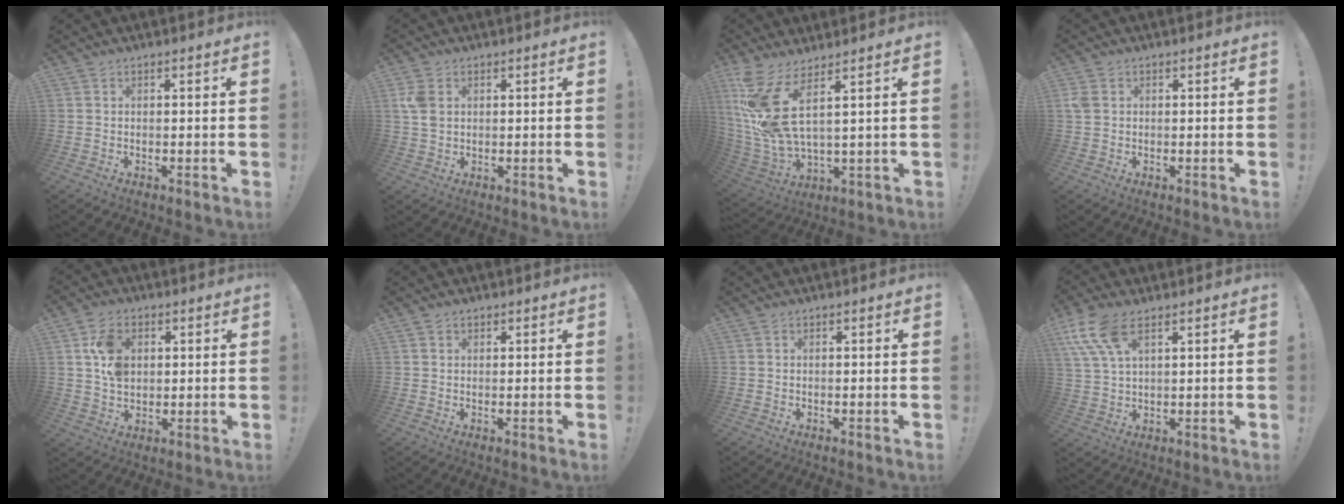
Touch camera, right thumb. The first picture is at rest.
{"total": 4.9, "force": [1.5, 3.3, 3.3], "torque": [-0.064, 0.001, 0.031]}
{"total": 12.9, "force": [6.0, 3.4, 11.0], "torque": [-0.221, -0.044, 0.097]}
{"total": 2.8, "force": [0.7, 2.1, 1.7], "torque": [-0.032, 0.005, 0.016]}
{"total": 9.5, "force": [2.6, 6.8, 6.1], "torque": [-0.100, 0.003, 0.050]}
{"total": 1.0, "force": [0.6, 0.8, 0.2], "torque": [-0.002, -0.001, 0.011]}
{"total": 0.0}
{"total": 10.2, "force": [5.6, 4.3, 7.3], "torque": [-0.148, -0.016, 0.108]}